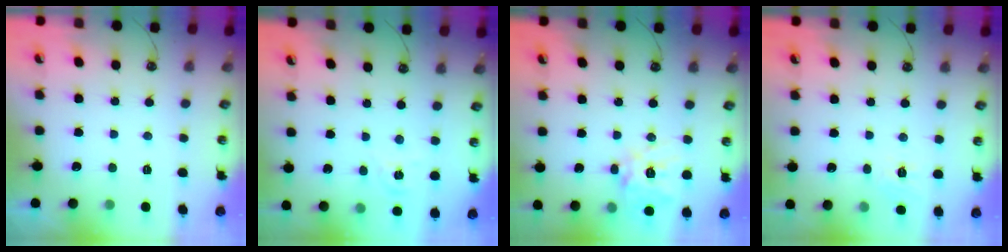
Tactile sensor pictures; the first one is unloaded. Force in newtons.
{"total": 1.9, "press": 1.8, "slide": 0.3}
{"total": 13.2, "press": 13.1, "slide": 1.5}
{"total": 4.4, "press": 4.3, "slide": 0.7}